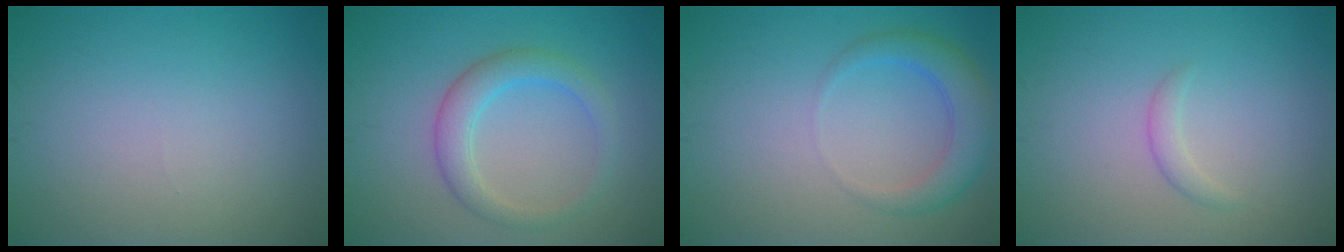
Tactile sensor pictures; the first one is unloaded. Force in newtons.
{"total": 3.3, "press": 3.3, "slide": 0.1}
{"total": 3.5, "press": 3.5, "slide": 0.3}
{"total": 1.1, "press": 1.1, "slide": 0.1}